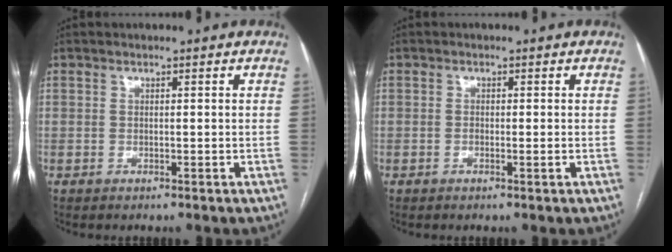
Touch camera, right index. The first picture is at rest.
{"total": 1.4, "force": [-0.2, 0.3, 1.4], "torque": [-0.025, -0.002, -0.003]}